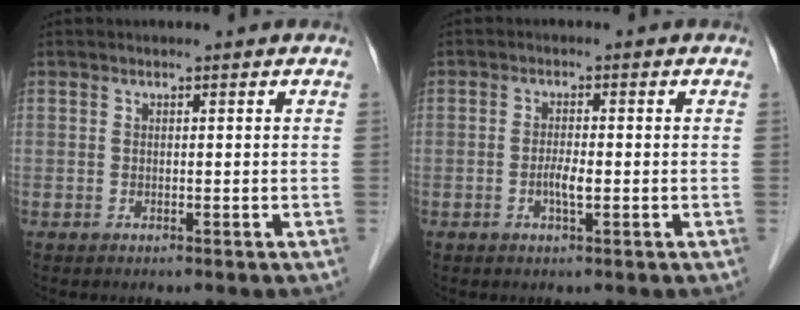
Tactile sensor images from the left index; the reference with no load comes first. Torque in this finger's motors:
{"motor_torque": [0.50, 0.40, 0.01, 0.01]}